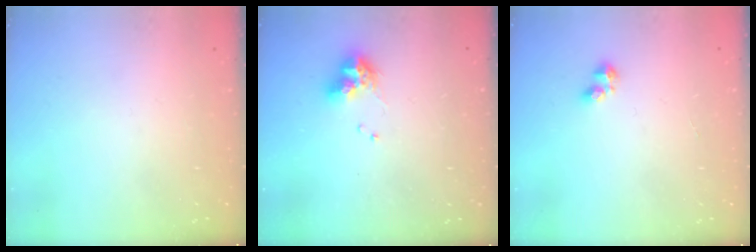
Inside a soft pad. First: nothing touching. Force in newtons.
{"total": 8.5, "press": 8.4, "slide": 0.9}
{"total": 3.1, "press": 3.0, "slide": 1.0}